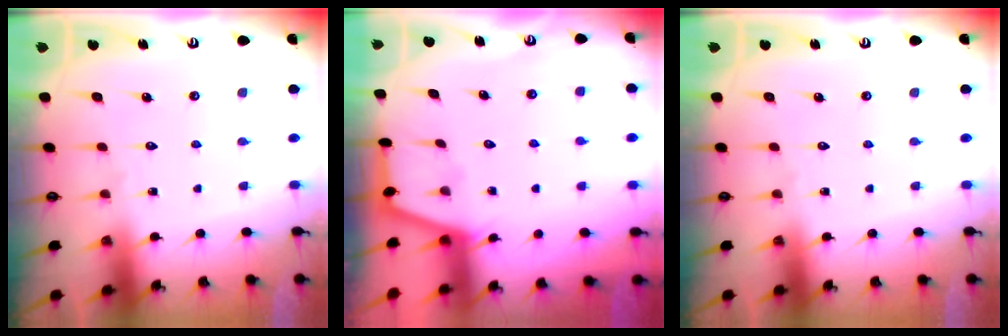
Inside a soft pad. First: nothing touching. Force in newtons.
{"total": 1.5, "press": 1.5, "slide": 0.2}
{"total": 0.0}